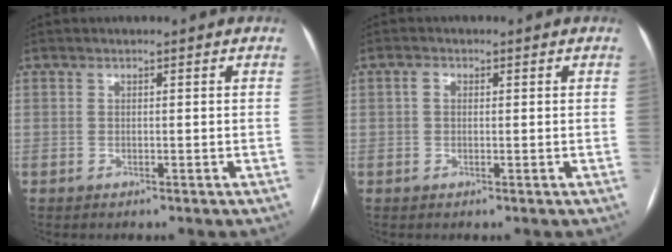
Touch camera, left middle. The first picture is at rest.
{"total": 1.3, "force": [0.2, 1.0, 0.9], "torque": [-0.021, 0.013, 0.003]}